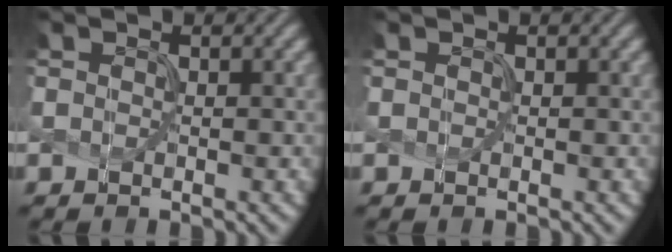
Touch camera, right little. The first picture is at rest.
{"total": 0.0}